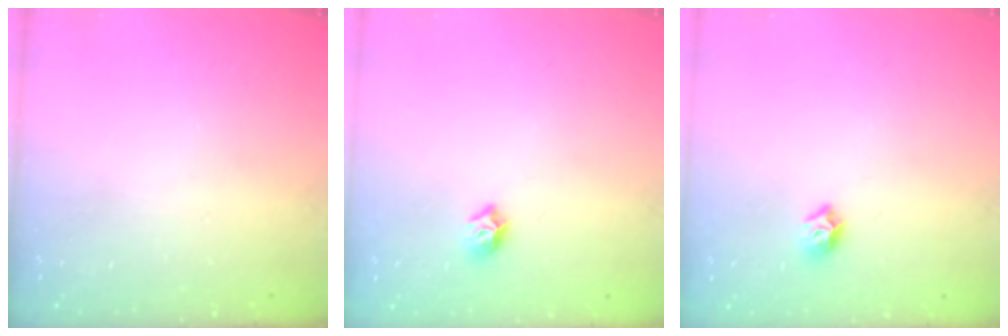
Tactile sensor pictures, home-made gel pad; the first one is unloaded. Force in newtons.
{"total": 6.2, "press": 6.2, "slide": 0.8}
{"total": 6.2, "press": 6.2, "slide": 0.8}